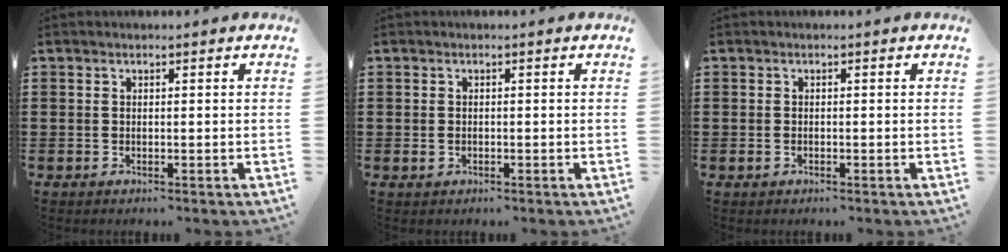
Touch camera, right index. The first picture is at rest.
{"total": 1.0, "force": [-0.3, 0.7, 0.6], "torque": [-0.014, 0.002, -0.007]}
{"total": 0.7, "force": [-0.3, 0.5, 0.5], "torque": [-0.012, 0.000, -0.007]}